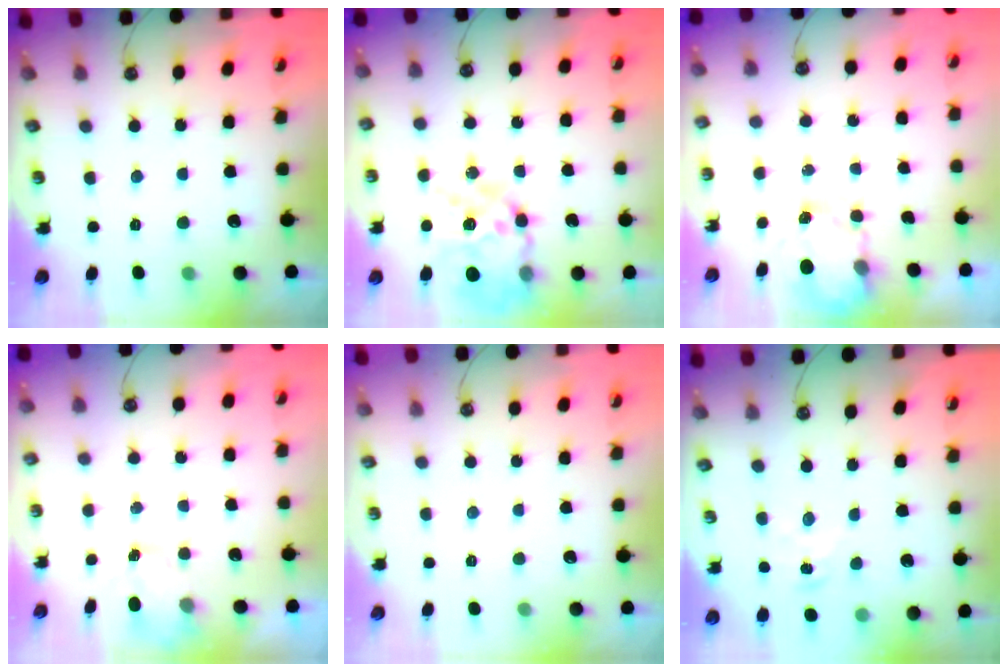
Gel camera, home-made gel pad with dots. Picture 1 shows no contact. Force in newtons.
{"total": 21.5, "press": 21.4, "slide": 2.2}
{"total": 3.9, "press": 3.9, "slide": 0.3}
{"total": 2.3, "press": 2.3, "slide": 0.4}
{"total": 0.0}
{"total": 1.6, "press": 1.6, "slide": 0.2}